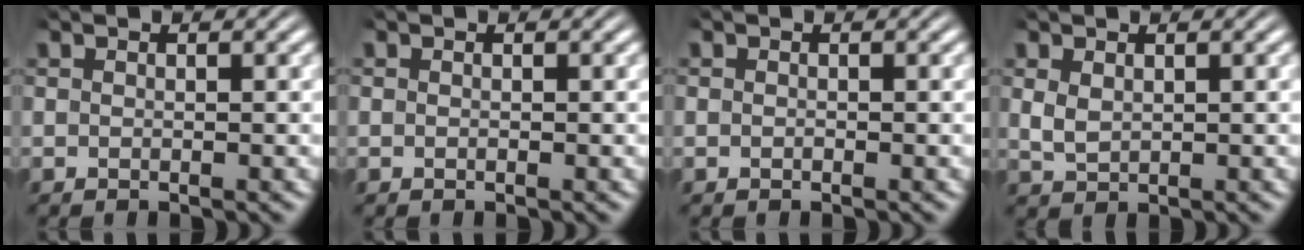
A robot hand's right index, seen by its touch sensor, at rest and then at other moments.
{"total": 0.0}
{"total": 0.0}
{"total": 2.1, "force": [0.4, 1.7, 1.1], "torque": [-0.037, -0.014, 0.021]}